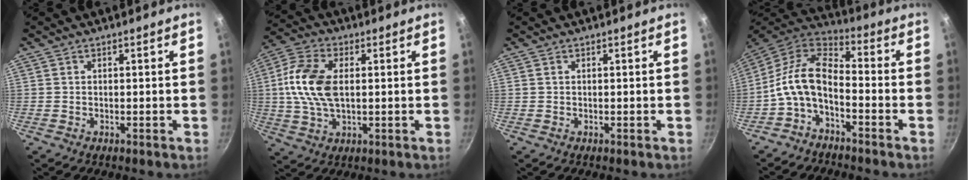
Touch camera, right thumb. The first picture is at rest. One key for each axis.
{"total": 12.2, "fx": 1.1, "fy": 7.0, "fz": 10.0, "tx": -0.195, "ty": 0.014, "tz": 0.014}
{"total": 0.0}
{"total": 12.1, "fx": -3.9, "fy": 6.6, "fz": 9.4, "tx": -0.187, "ty": 0.057, "tz": -0.089}